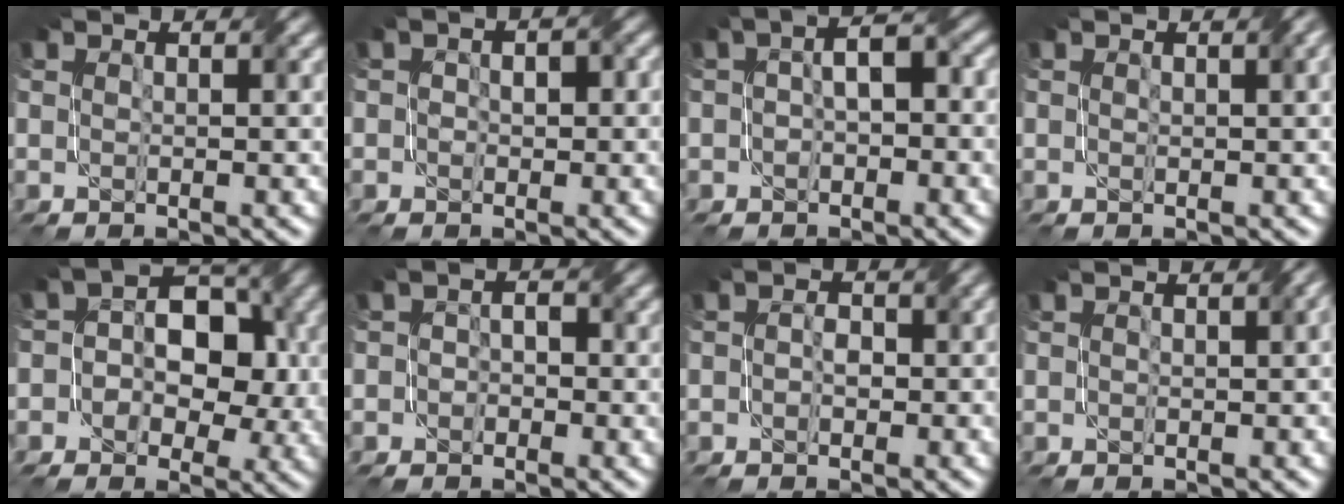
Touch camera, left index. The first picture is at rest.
{"total": 2.6, "force": [-0.3, 2.0, 1.6], "torque": [-0.009, 0.009, -0.003]}
{"total": 3.8, "force": [-0.9, 2.2, 3.0], "torque": [-0.042, 0.009, -0.021]}
{"total": 1.4, "force": [0.3, 0.5, 1.3], "torque": [-0.021, 0.002, 0.004]}
{"total": 8.4, "force": [-0.7, 6.1, 5.7], "torque": [-0.052, 0.015, -0.020]}
{"total": 2.2, "force": [-1.2, 1.8, 0.4], "torque": [0.007, 0.006, -0.031]}
{"total": 2.1, "force": [-0.8, 1.4, 1.2], "torque": [-0.007, 0.002, -0.016]}
{"total": 1.9, "force": [-0.5, 0.9, 1.6], "torque": [-0.021, -0.003, -0.007]}